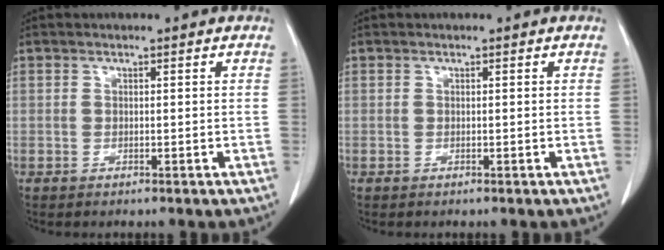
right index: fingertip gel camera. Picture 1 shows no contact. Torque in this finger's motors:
{"motor_torque": [0.00, 0.00, 0.00, 0.00]}